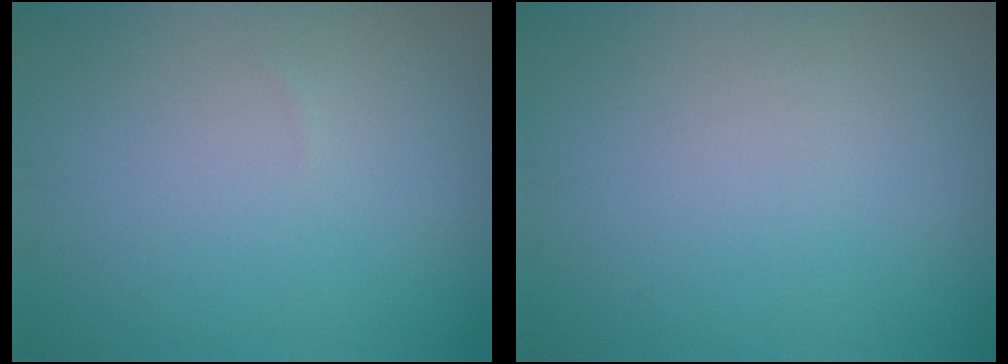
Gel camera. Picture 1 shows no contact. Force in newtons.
{"total": 0.0}